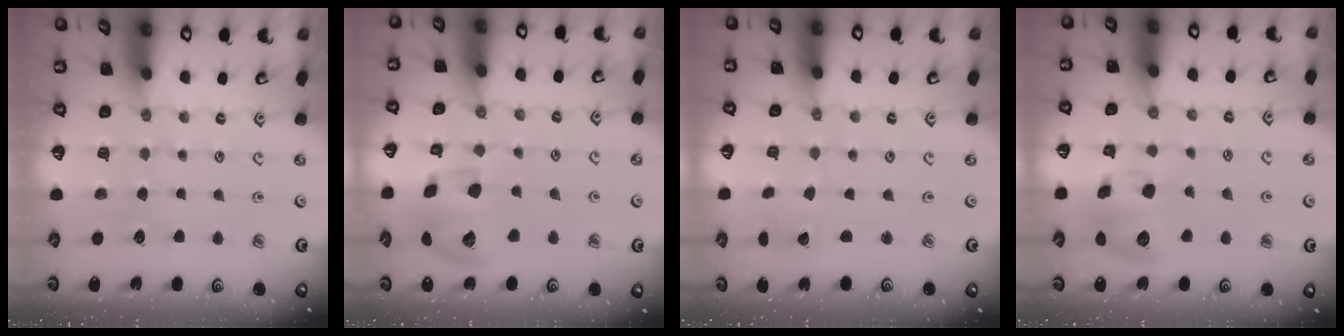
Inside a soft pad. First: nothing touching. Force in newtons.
{"total": 15.5, "press": 15.3, "slide": 2.4}
{"total": 2.1, "press": 2.1, "slide": 0.1}
{"total": 11.6, "press": 11.4, "slide": 2.0}